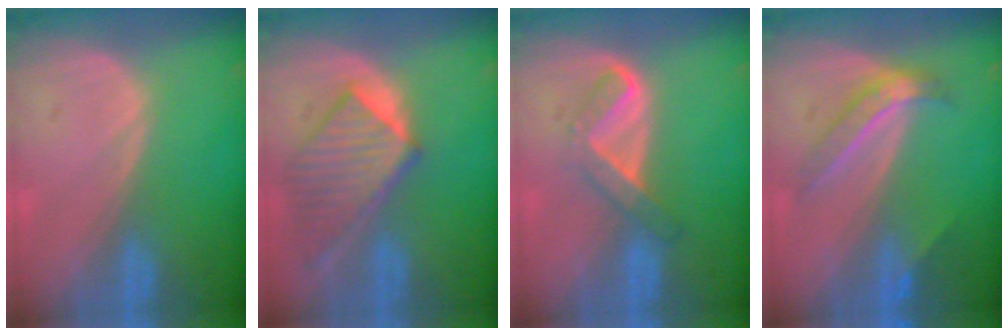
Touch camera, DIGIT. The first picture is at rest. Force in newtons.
{"total": 7.8, "press": 7.6, "slide": 1.8}
{"total": 5.2, "press": 4.4, "slide": 2.9}
{"total": 5.0, "press": 4.6, "slide": 2.0}